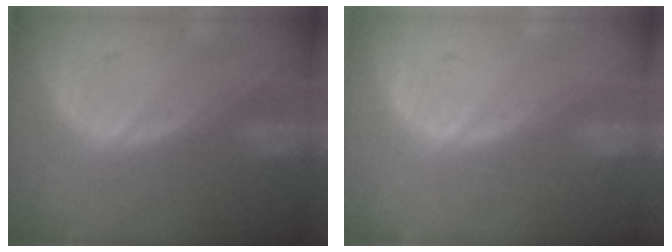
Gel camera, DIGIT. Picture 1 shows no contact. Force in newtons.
{"total": 0.0}